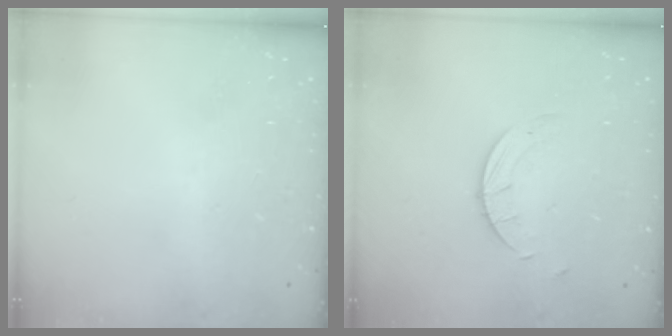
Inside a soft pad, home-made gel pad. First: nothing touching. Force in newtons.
{"total": 2.6, "press": 2.6, "slide": 0.2}